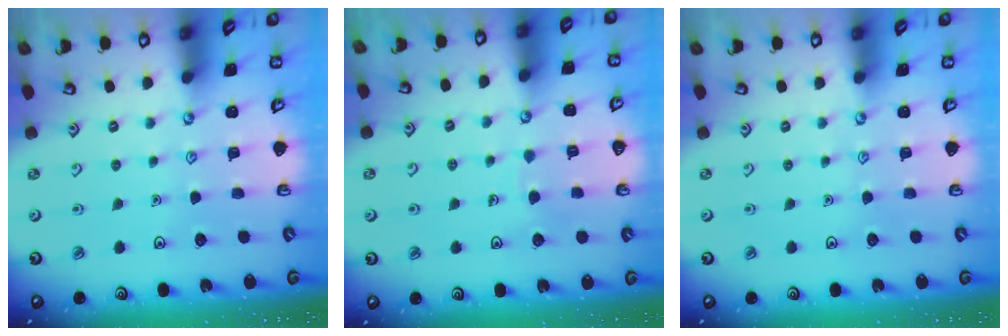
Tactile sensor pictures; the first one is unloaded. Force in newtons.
{"total": 3.2, "press": 3.2, "slide": 0.2}
{"total": 0.0}